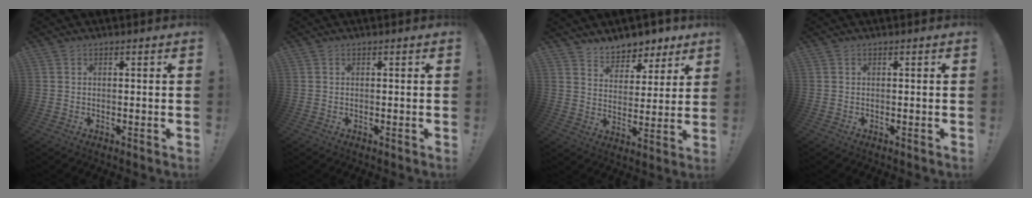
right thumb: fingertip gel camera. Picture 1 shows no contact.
{"total": 0.0}
{"total": 7.6, "force": [6.2, 4.2, 1.1], "torque": [-0.011, -0.059, 0.118]}
{"total": 0.0}